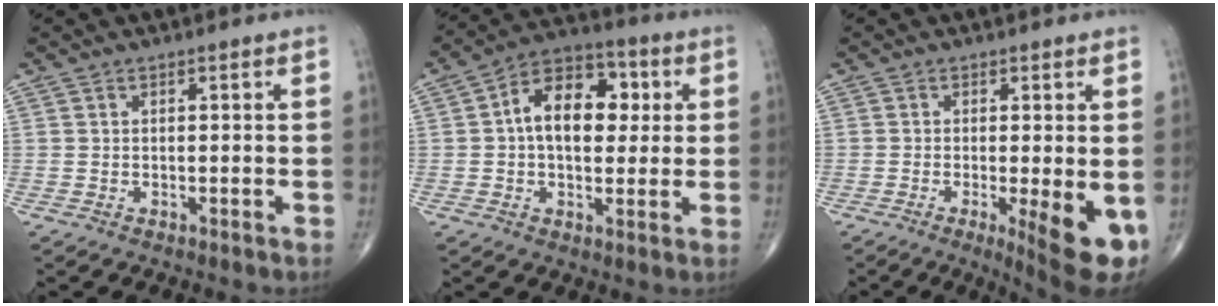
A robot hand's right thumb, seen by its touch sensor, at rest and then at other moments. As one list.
[{"total": 13.7, "force": [2.0, 8.7, 10.4], "torque": [-0.127, 0.020, 0.021]}, {"total": 9.4, "force": [-2.6, 2.2, 8.7], "torque": [-0.122, -0.021, -0.035]}]